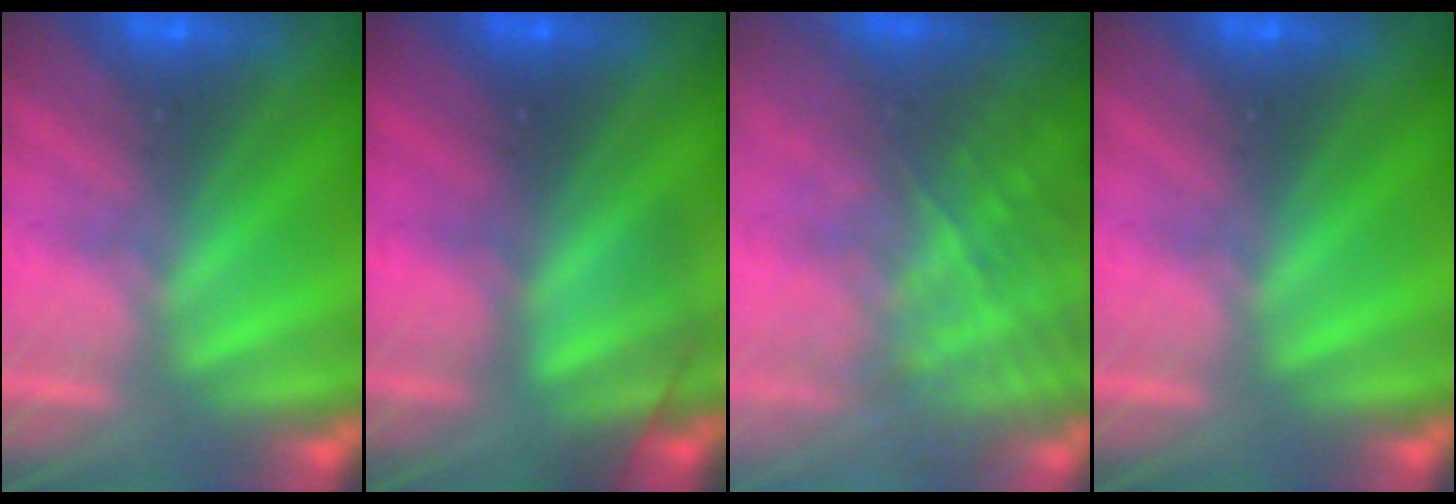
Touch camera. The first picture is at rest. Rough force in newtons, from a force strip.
{"total": 3.1}
{"total": 10.8}
{"total": 0.0}